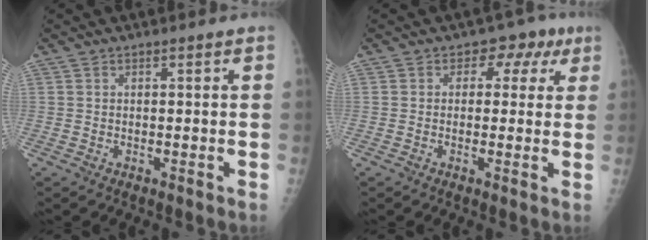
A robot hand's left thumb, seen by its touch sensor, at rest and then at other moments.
{"total": 5.7, "force": [2.0, 4.4, 3.0], "torque": [0.011, 0.005, 0.013]}